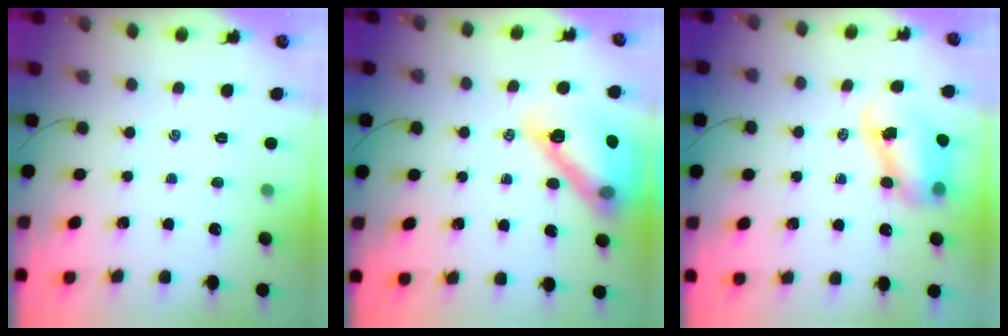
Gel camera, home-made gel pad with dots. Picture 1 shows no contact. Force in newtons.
{"total": 20.5, "press": 20.2, "slide": 3.4}
{"total": 9.6, "press": 9.5, "slide": 1.9}